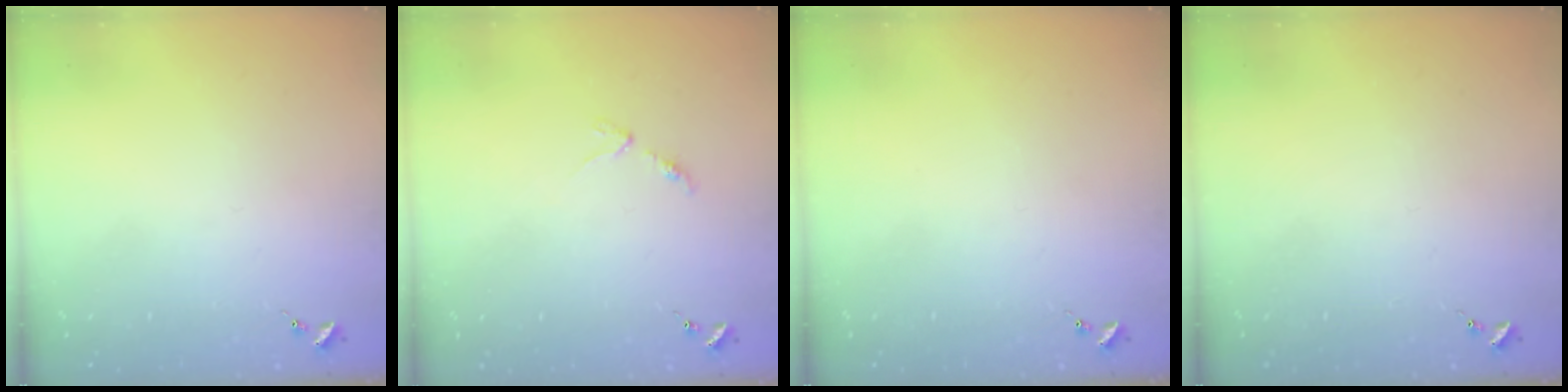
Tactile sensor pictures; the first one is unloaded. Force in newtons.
{"total": 2.8, "press": 2.8, "slide": 0.5}
{"total": 0.0}
{"total": 0.0}